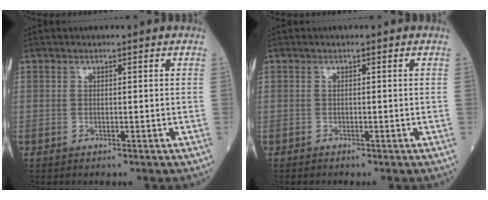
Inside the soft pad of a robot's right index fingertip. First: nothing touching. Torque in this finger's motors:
{"motor_torque": [-0.01, 0.25, -0.01, 0.00]}